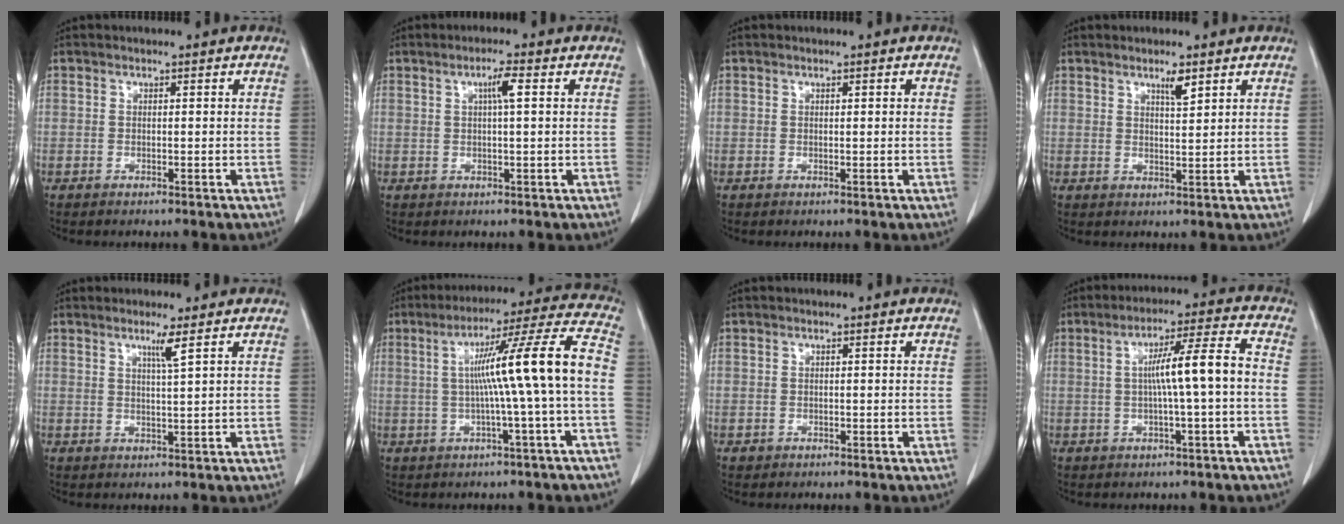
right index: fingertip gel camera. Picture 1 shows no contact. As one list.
[{"total": 2.9, "force": [0.9, 0.2, 2.8], "torque": [-0.048, 0.004, 0.013]}, {"total": 0.6, "force": [0.3, 0.2, 0.6], "torque": [-0.009, 0.001, 0.003]}, {"total": 2.7, "force": [1.8, 0.3, 2.0], "torque": [-0.036, -0.003, 0.032]}, {"total": 2.6, "force": [1.5, -0.7, 2.0], "torque": [-0.038, -0.008, 0.029]}, {"total": 13.5, "force": [-0.5, -1.6, 13.4], "torque": [-0.200, 0.023, -0.009]}, {"total": 0.5, "force": [-0.1, 0.5, 0.0], "torque": [-0.001, 0.003, -0.002]}, {"total": 8.2, "force": [-0.4, -0.4, 8.2], "torque": [-0.135, 0.016, -0.006]}]